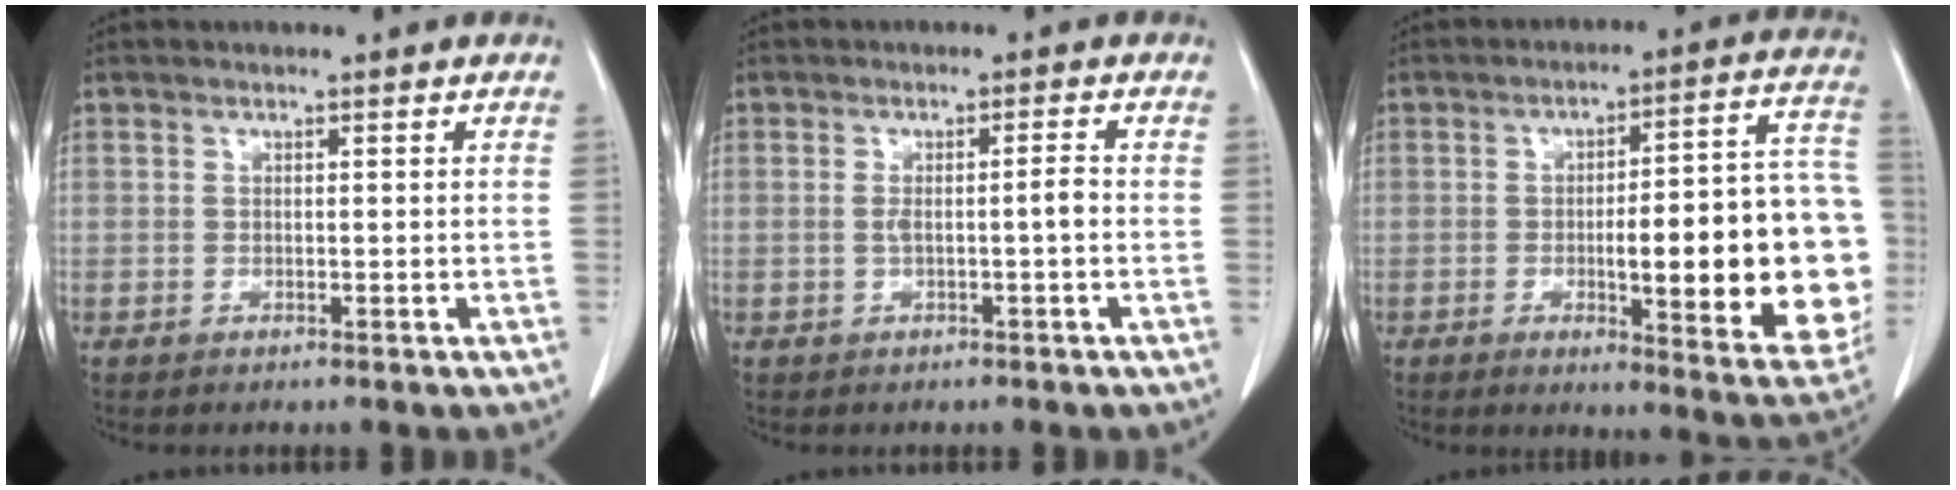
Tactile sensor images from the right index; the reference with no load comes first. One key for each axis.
{"total": 2.7, "fx": -0.4, "fy": 0.0, "fz": 2.6, "tx": -0.048, "ty": 0.006, "tz": -0.004}
{"total": 22.2, "fx": -2.9, "fy": 4.3, "fz": 21.6, "tx": -0.207, "ty": 0.026, "tz": -0.023}